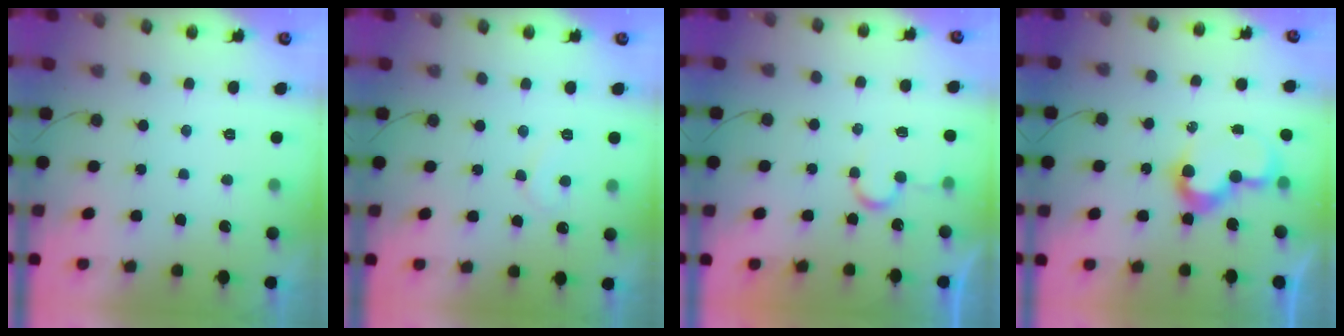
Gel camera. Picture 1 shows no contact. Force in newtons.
{"total": 5.8, "press": 5.8, "slide": 0.3}
{"total": 6.2, "press": 6.2, "slide": 0.5}
{"total": 9.2, "press": 9.2, "slide": 0.4}